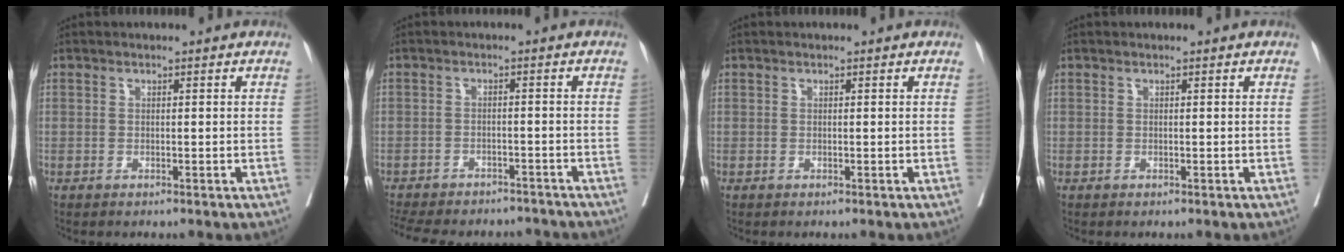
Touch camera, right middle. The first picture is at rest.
{"total": 15.9, "force": [-13.8, 6.0, 4.9], "torque": [-0.122, -0.003, -0.177]}
{"total": 0.0}
{"total": 0.0}